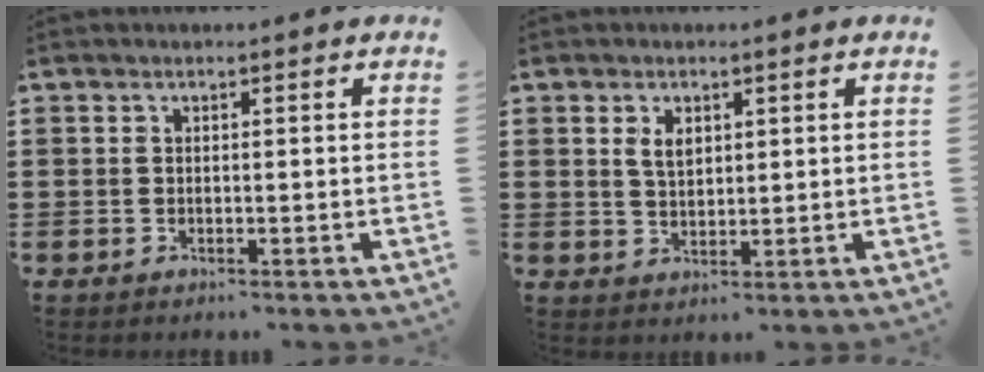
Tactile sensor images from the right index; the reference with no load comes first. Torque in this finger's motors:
{"motor_torque": [0.38, 0.38, 0.11, 0.07]}